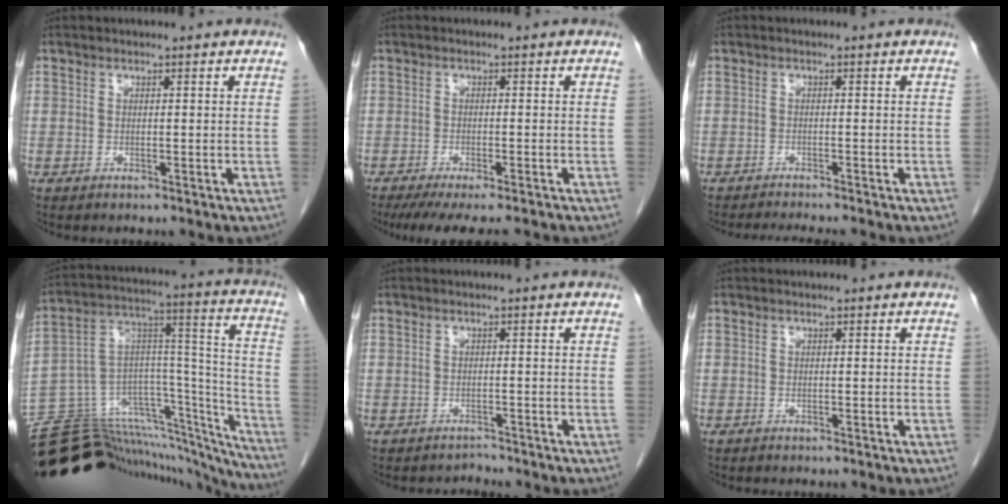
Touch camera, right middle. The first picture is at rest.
{"total": 10.3, "force": [-8.8, 1.1, 5.3], "torque": [-0.066, -0.022, -0.122]}
{"total": 5.0, "force": [-4.5, -0.2, 2.1], "torque": [-0.027, -0.013, -0.067]}
{"total": 32.2, "force": [-29.0, 7.0, 12.1], "torque": [-0.135, 0.034, -0.422]}
{"total": 1.1, "force": [-1.0, 0.0, -0.5], "torque": [0.009, -0.008, -0.015]}
{"total": 0.0}